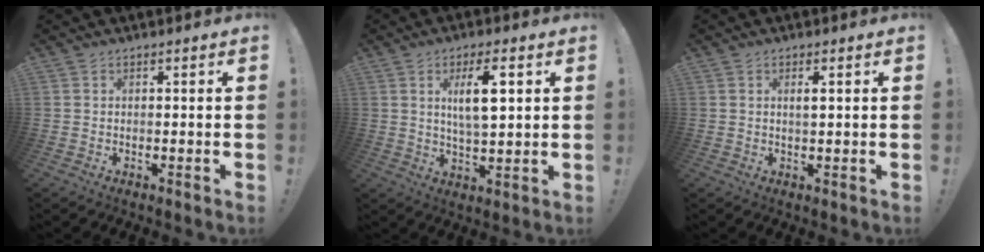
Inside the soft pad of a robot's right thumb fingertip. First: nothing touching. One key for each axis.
{"total": 9.4, "fx": 3.0, "fy": 3.1, "fz": 8.4, "tx": -0.145, "ty": -0.005, "tz": 0.045}
{"total": 1.6, "fx": 0.5, "fy": 0.2, "fz": 1.6, "tx": -0.024, "ty": -0.003, "tz": 0.005}